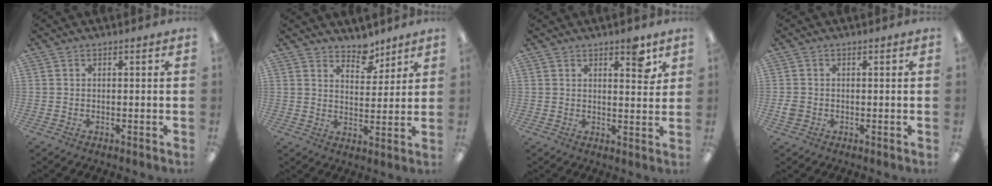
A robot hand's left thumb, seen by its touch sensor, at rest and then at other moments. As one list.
[{"total": 7.1, "force": [6.0, 3.5, 1.9], "torque": [-0.008, -0.042, 0.105]}, {"total": 5.4, "force": [3.6, 2.0, 3.4], "torque": [-0.021, -0.026, 0.052]}, {"total": 2.2, "force": [-0.3, 2.0, 0.9], "torque": [-0.016, 0.005, -0.006]}]